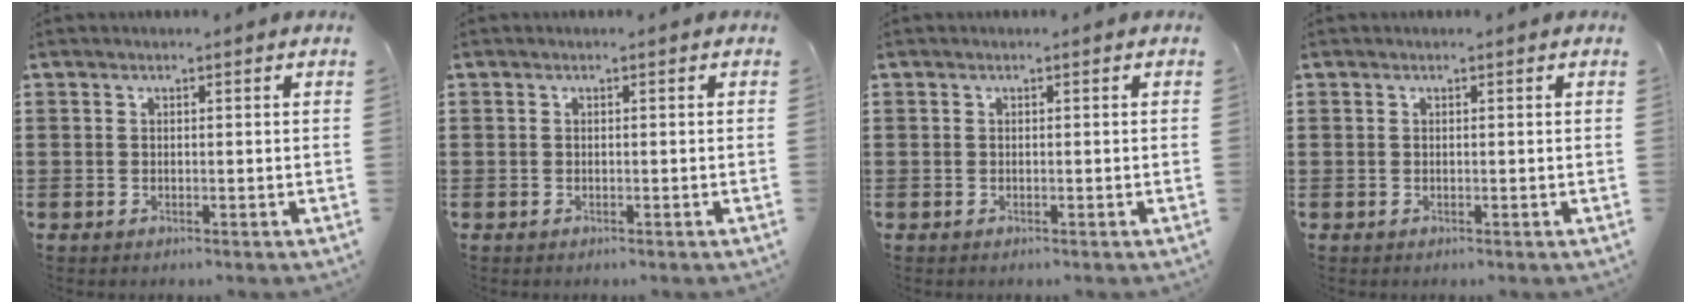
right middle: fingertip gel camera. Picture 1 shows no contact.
{"total": 0.0}
{"total": 0.0}
{"total": 0.0}